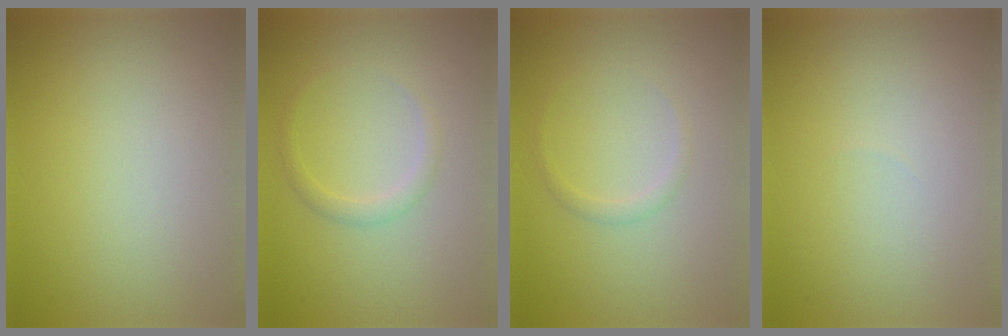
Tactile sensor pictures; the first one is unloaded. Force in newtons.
{"total": 1.2, "press": 1.2, "slide": 0.1}
{"total": 0.8, "press": 0.8, "slide": 0.0}
{"total": 0.0}